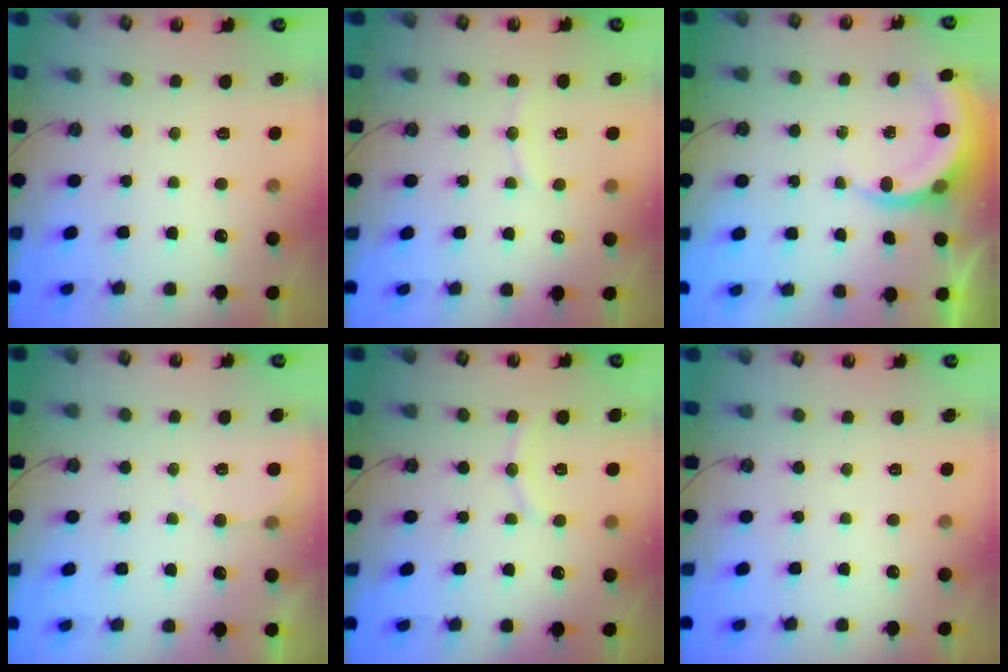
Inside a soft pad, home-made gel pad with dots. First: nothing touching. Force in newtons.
{"total": 5.0, "press": 5.0, "slide": 0.6}
{"total": 5.2, "press": 5.2, "slide": 0.6}
{"total": 2.8, "press": 2.8, "slide": 0.2}
{"total": 7.3, "press": 7.2, "slide": 1.0}
{"total": 0.0}